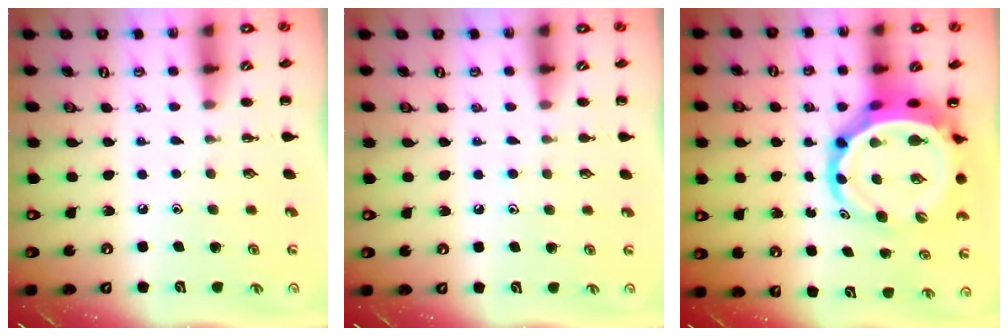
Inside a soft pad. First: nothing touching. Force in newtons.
{"total": 4.7, "press": 4.5, "slide": 1.4}
{"total": 9.5, "press": 9.1, "slide": 2.7}